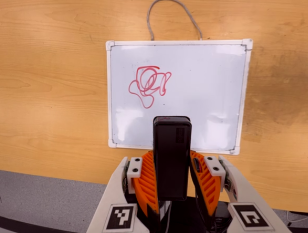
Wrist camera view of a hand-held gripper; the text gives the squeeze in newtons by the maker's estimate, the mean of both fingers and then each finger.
{"total": 3.4, "left": 2.0, "right": 4.8}